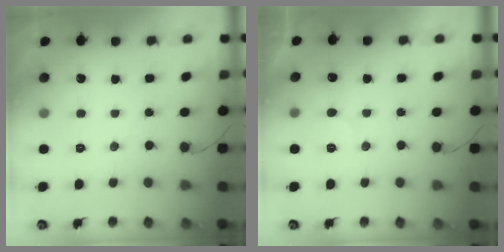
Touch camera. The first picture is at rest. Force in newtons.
{"total": 7.2, "press": 7.2, "slide": 0.5}